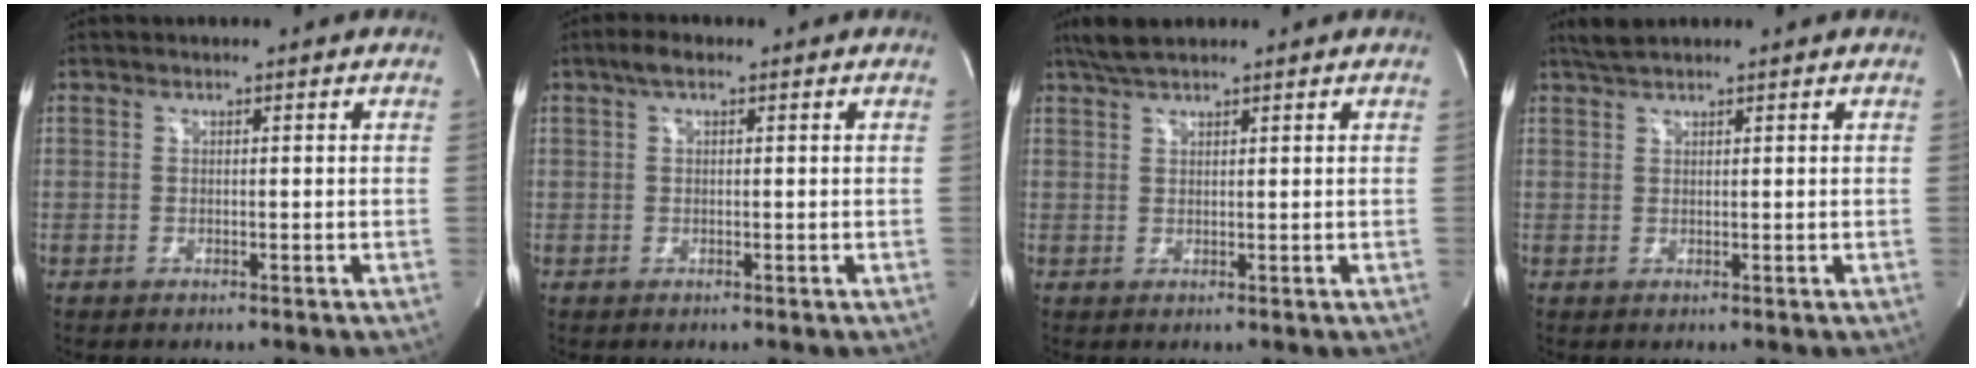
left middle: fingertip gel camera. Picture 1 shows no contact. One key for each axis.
{"total": 2.3, "fx": 1.2, "fy": 0.8, "fz": 1.7, "tx": -0.036, "ty": 0.017, "tz": 0.023}
{"total": 4.2, "fx": 3.5, "fy": 0.7, "fz": 2.2, "tx": -0.051, "ty": 0.018, "tz": 0.068}
{"total": 2.4, "fx": 2.1, "fy": 0.1, "fz": 1.0, "tx": -0.027, "ty": 0.012, "tz": 0.045}